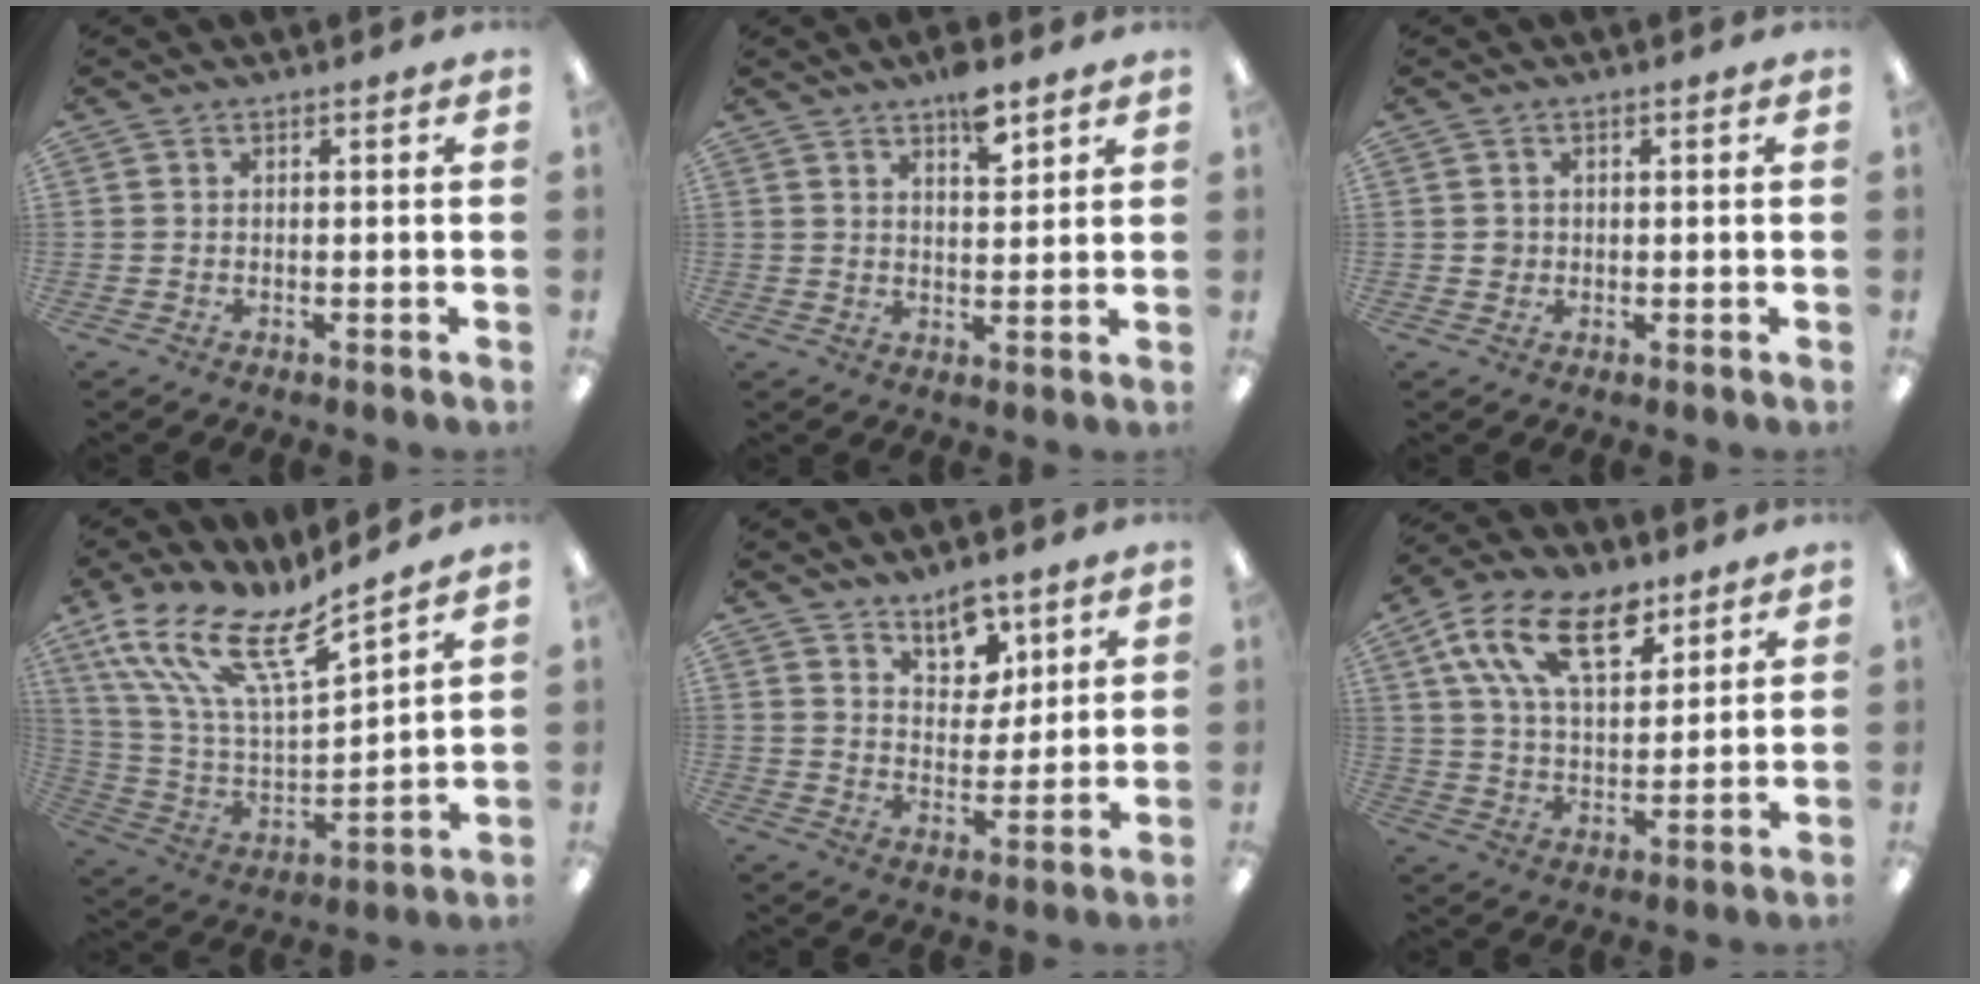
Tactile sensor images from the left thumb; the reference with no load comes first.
{"total": 7.1, "force": [4.9, 2.7, 4.4], "torque": [-0.057, -0.027, 0.079]}
{"total": 1.7, "force": [0.1, 1.6, 0.4], "torque": [-0.010, 0.007, -0.001]}
{"total": 18.8, "force": [12.8, 5.5, 12.6], "torque": [-0.258, -0.081, 0.223]}
{"total": 9.2, "force": [6.8, 5.1, 3.5], "torque": [-0.036, -0.043, 0.122]}
{"total": 17.4, "force": [9.7, 9.3, 11.1], "torque": [-0.192, -0.024, 0.173]}